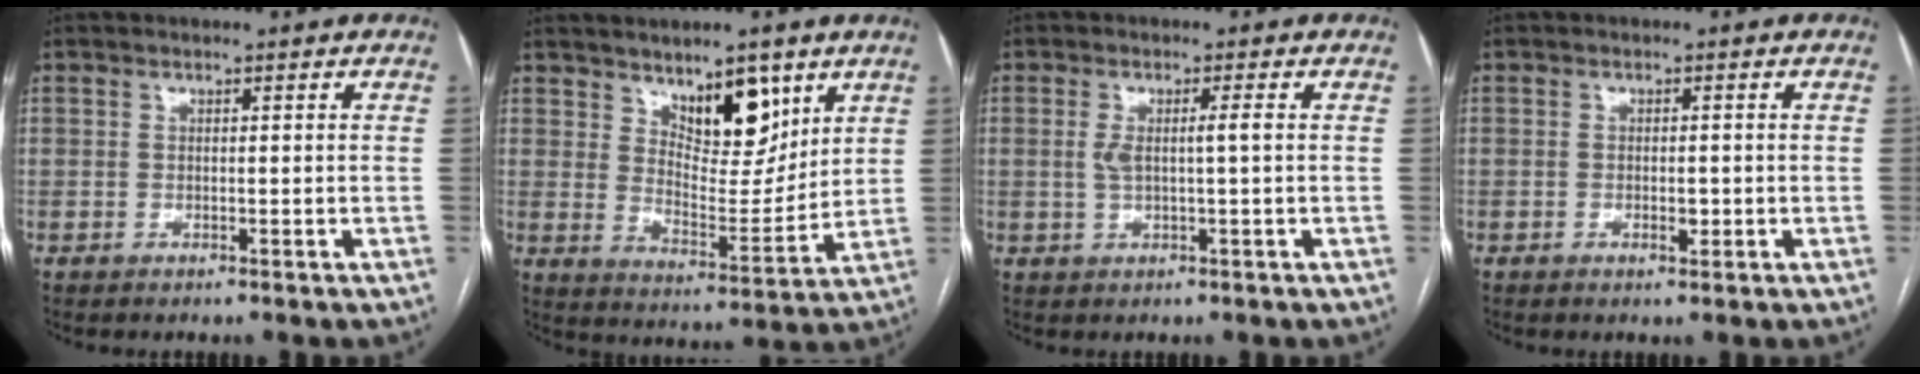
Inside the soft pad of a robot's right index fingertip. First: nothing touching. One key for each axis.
{"total": 10.1, "fx": 6.0, "fy": 4.1, "fz": 7.0, "tx": -0.109, "ty": -0.007, "tz": 0.108}
{"total": 3.1, "fx": 0.2, "fy": 0.1, "fz": 3.1, "tx": -0.063, "ty": 0.005, "tz": 0.007}
{"total": 1.2, "fx": -0.3, "fy": 0.6, "fz": 1.0, "tx": -0.016, "ty": 0.000, "tz": -0.003}